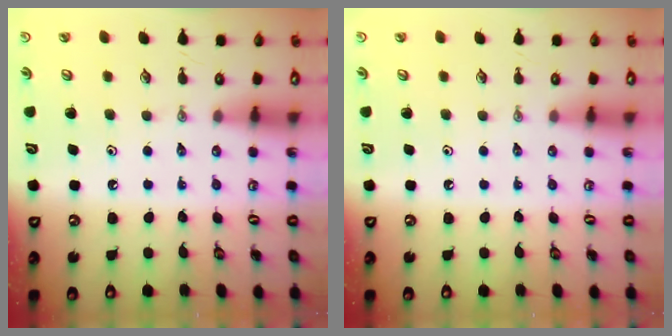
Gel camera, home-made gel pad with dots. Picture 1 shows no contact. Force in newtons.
{"total": 0.0}